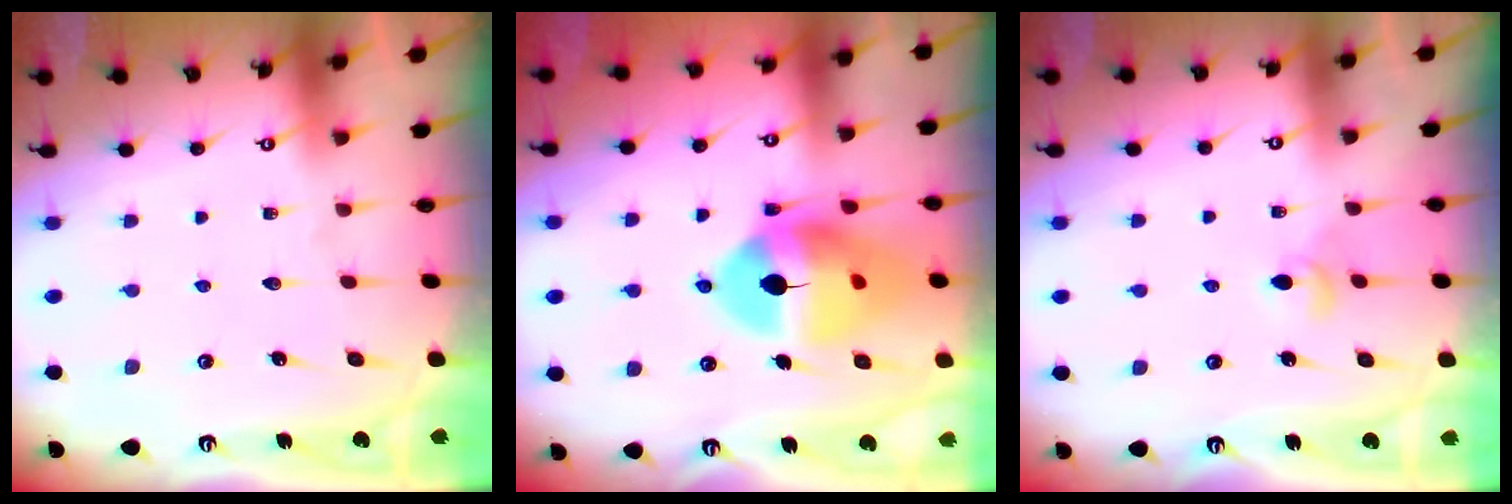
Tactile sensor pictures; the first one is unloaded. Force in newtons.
{"total": 17.2, "press": 17.1, "slide": 2.2}
{"total": 3.7, "press": 3.6, "slide": 0.7}